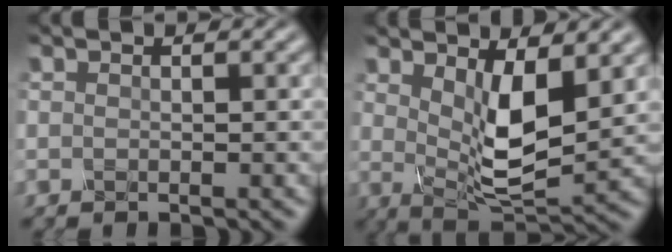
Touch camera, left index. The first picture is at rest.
{"total": 5.2, "force": [1.6, 1.8, 4.6], "torque": [-0.091, -0.013, 0.034]}